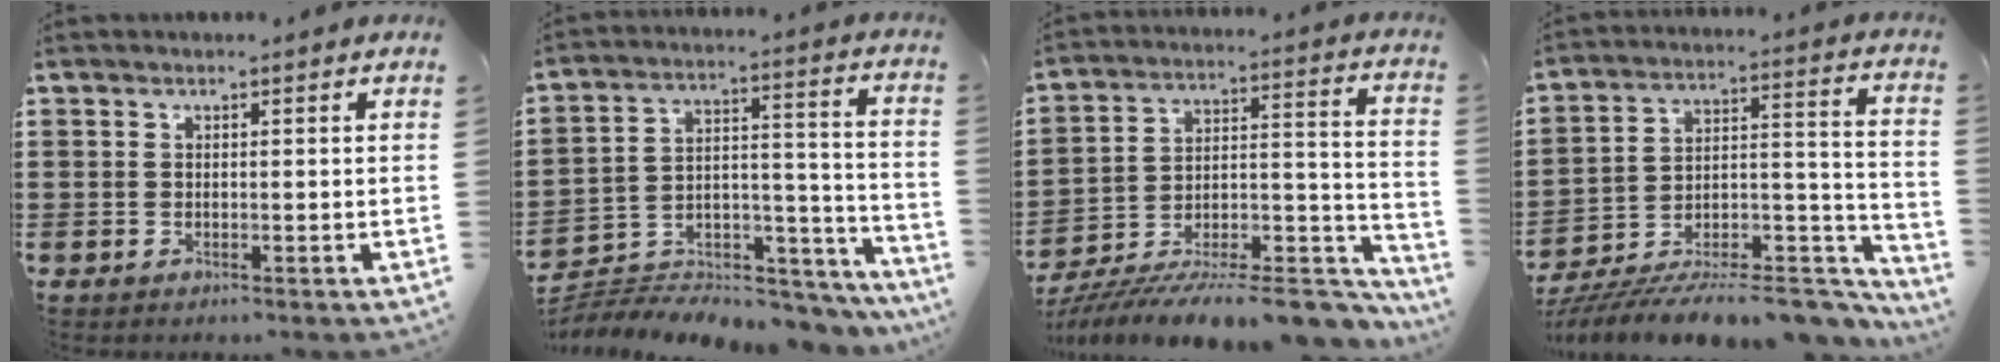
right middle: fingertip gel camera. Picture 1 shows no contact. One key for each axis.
{"total": 5.4, "fx": -5.1, "fy": 1.6, "fz": 0.3, "tx": -0.001, "ty": 0.006, "tz": -0.104}
{"total": 12.8, "fx": -11.4, "fy": 2.0, "fz": 5.5, "tx": -0.056, "ty": 0.037, "tz": -0.207}
{"total": 12.5, "fx": -11.2, "fy": 2.3, "fz": 4.9, "tx": -0.056, "ty": 0.039, "tz": -0.210}